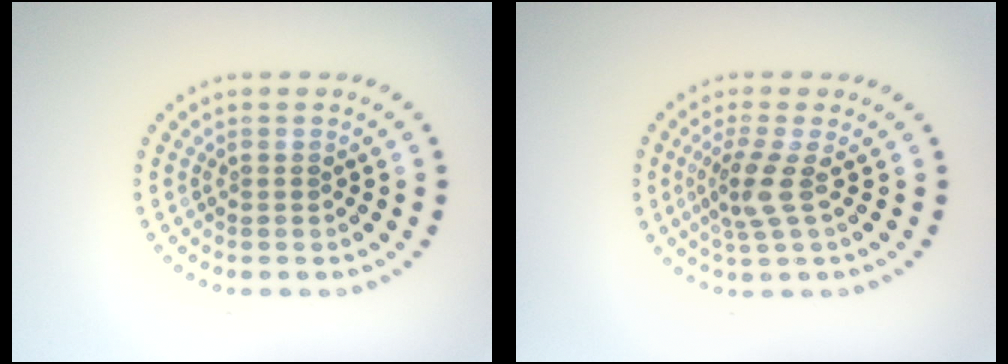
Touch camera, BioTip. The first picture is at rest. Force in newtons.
{"total": 2.8, "press": 2.1, "slide": 1.8}